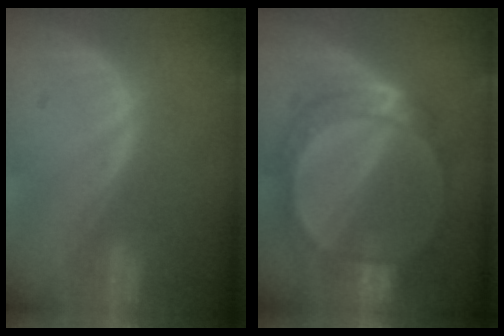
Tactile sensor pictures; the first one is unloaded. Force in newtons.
{"total": 7.8, "press": 7.5, "slide": 2.0}